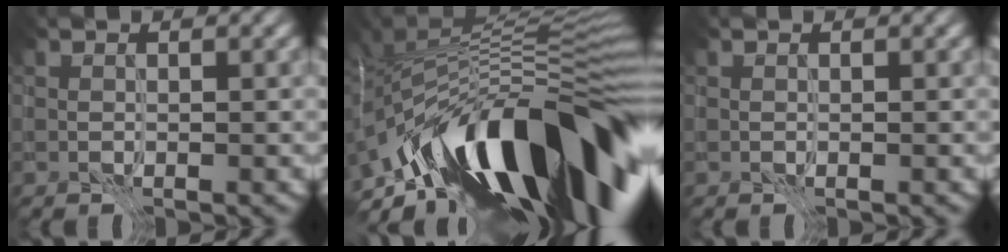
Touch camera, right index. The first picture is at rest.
{"total": 15.7, "force": [-7.6, 6.9, 11.9], "torque": [-0.192, 0.021, -0.134]}
{"total": 0.0}